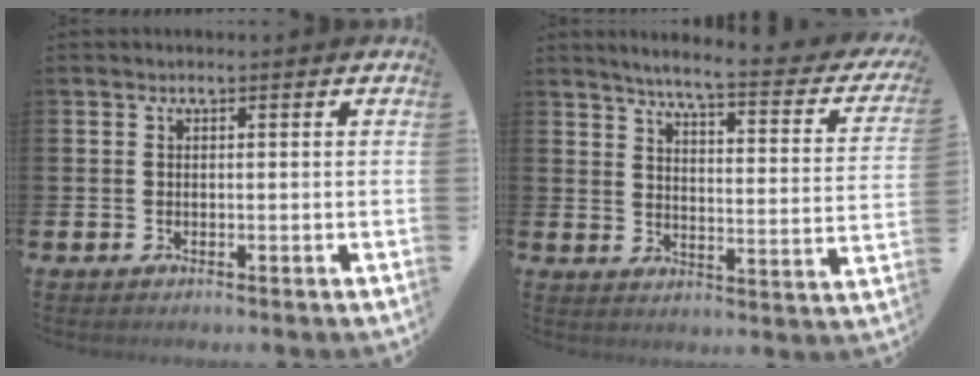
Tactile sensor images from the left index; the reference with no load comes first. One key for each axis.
{"total": 5.1, "fx": 4.4, "fy": 0.2, "fz": 2.6, "tx": -0.057, "ty": -0.042, "tz": 0.061}